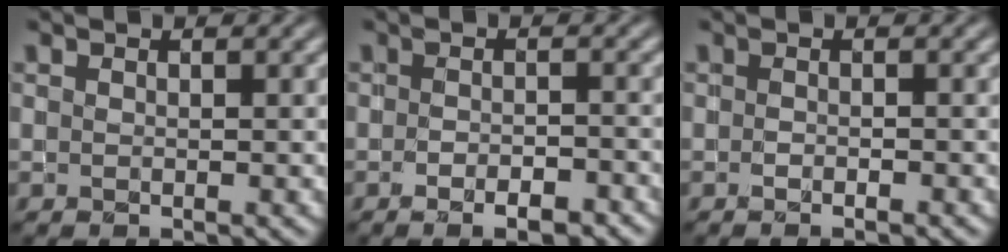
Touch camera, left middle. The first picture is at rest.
{"total": 3.0, "force": [-1.7, 1.2, 2.2], "torque": [-0.031, 0.003, -0.021]}
{"total": 0.9, "force": [-0.7, 0.2, 0.5], "torque": [-0.010, -0.003, -0.010]}